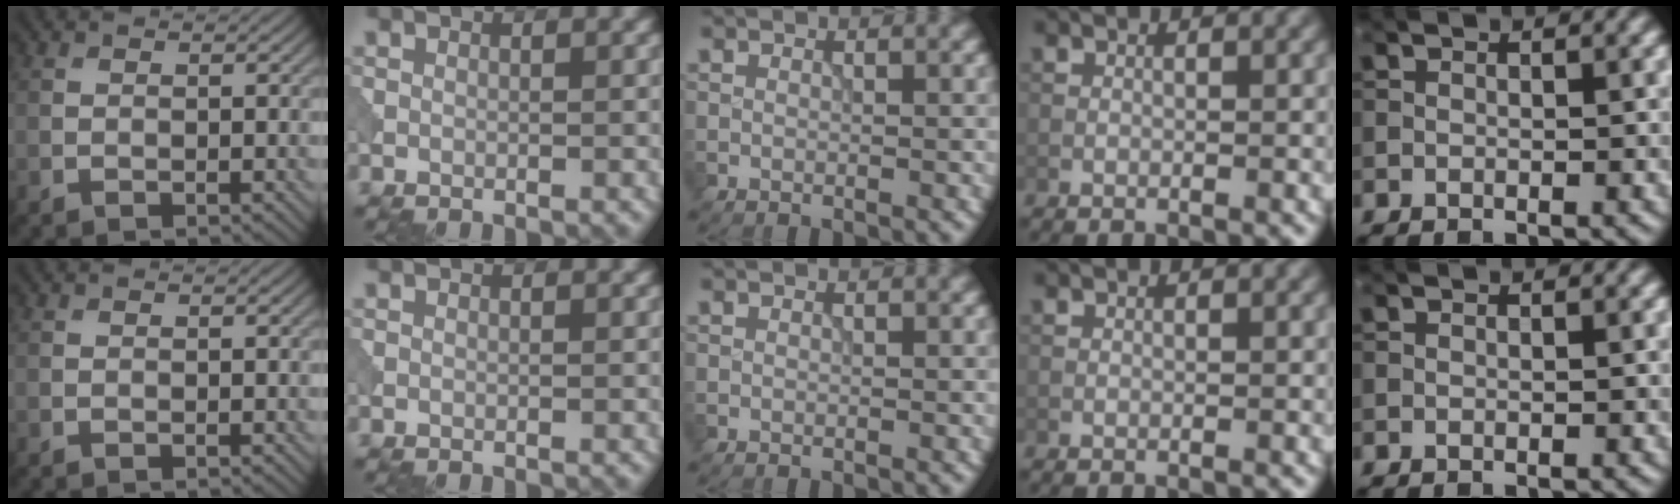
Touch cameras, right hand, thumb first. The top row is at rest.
{}